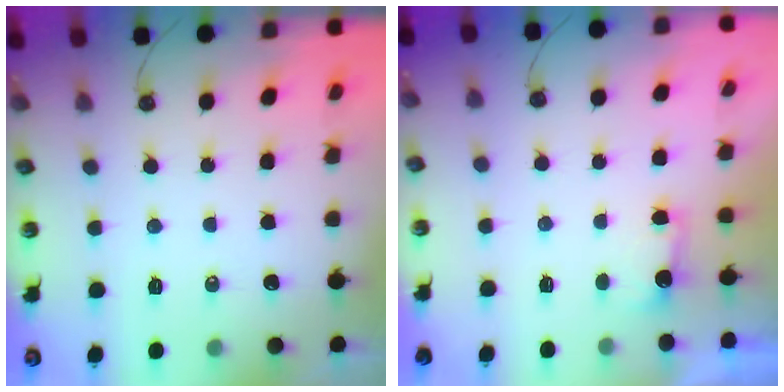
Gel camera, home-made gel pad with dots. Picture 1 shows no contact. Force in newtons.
{"total": 2.3, "press": 2.2, "slide": 0.8}